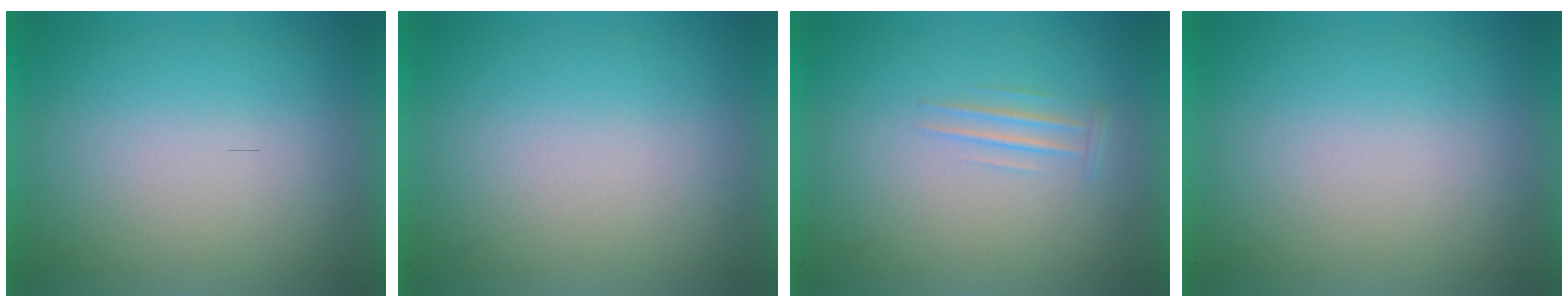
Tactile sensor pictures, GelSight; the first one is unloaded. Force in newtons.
{"total": 0.0}
{"total": 1.1}
{"total": 0.0}